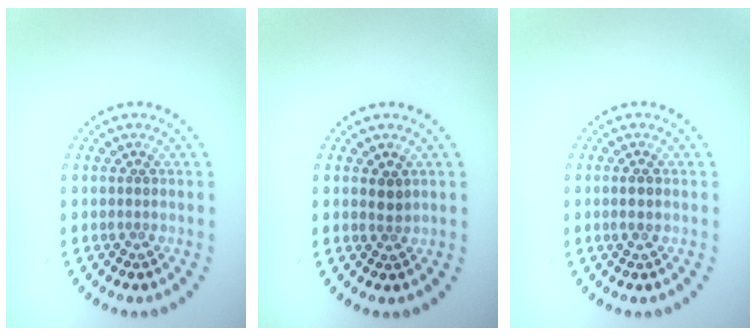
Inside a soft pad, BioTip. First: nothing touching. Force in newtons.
{"total": 1.1, "press": 0.9, "slide": 0.7}
{"total": 1.0, "press": 1.0, "slide": 0.4}